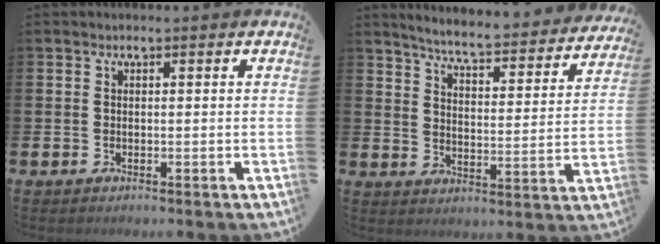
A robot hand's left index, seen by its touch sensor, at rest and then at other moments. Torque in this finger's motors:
{"motor_torque": [0.00, -0.74, 0.55, 0.13]}